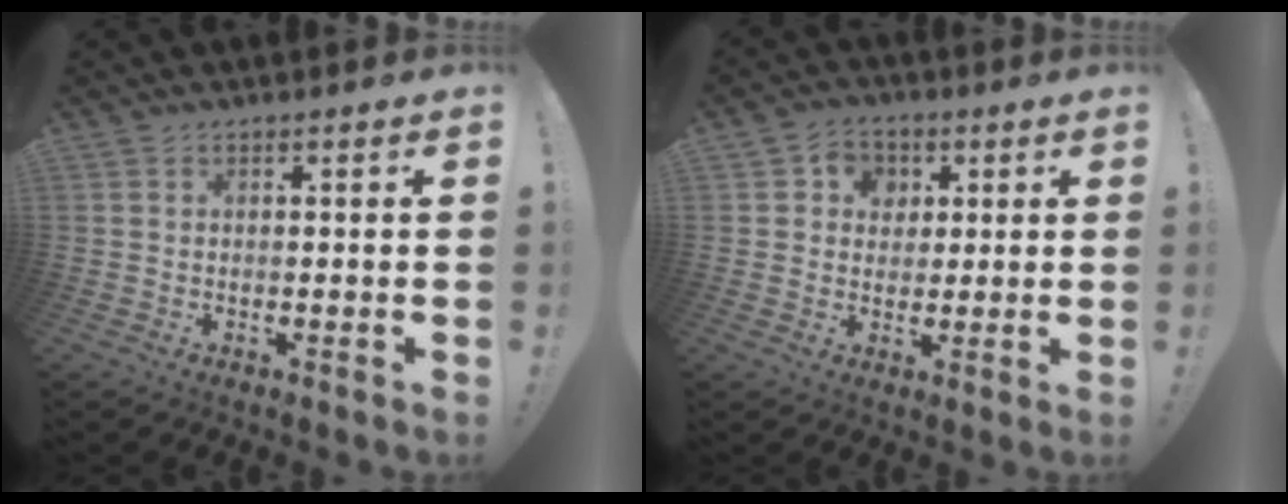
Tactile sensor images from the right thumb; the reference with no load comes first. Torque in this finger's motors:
{"motor_torque": [0.09, 0.10, 0.03, 0.05, 0.00]}